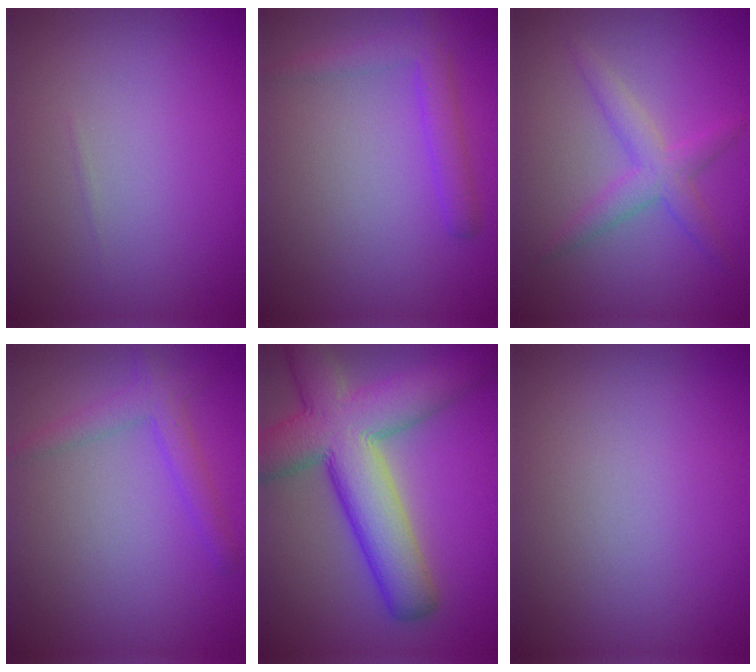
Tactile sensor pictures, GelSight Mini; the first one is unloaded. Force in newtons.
{"total": 2.6, "press": 2.6, "slide": 0.1}
{"total": 2.8, "press": 2.8, "slide": 0.1}
{"total": 2.4, "press": 2.4, "slide": 0.1}
{"total": 10.6, "press": 10.5, "slide": 0.4}
{"total": 0.0}